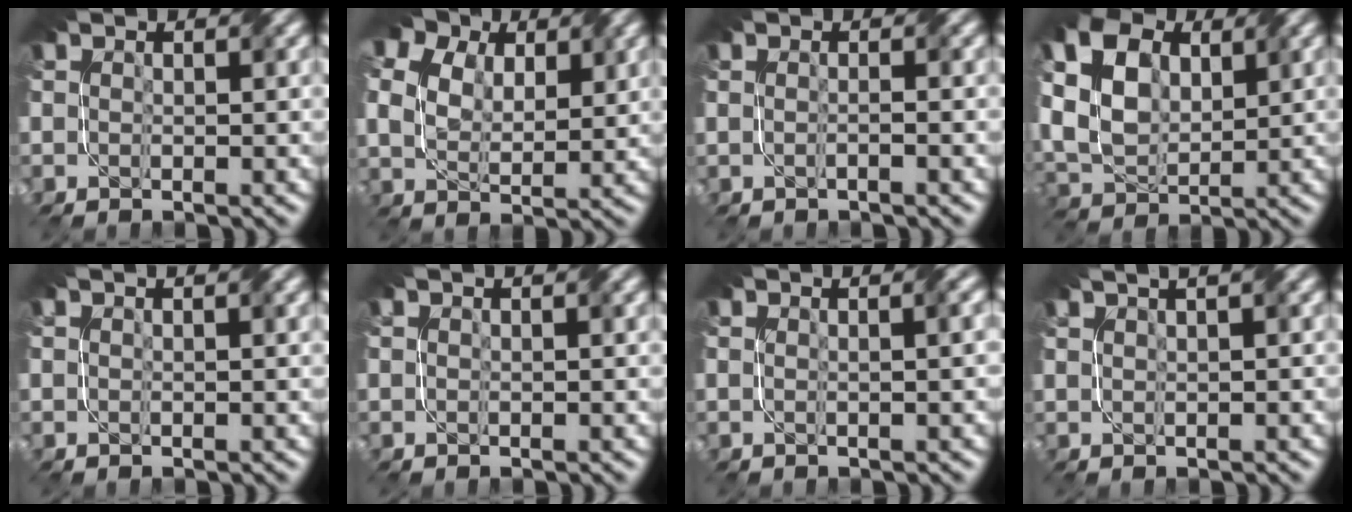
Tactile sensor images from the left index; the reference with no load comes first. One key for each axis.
{"total": 14.0, "fx": 7.2, "fy": 9.5, "fz": 7.4, "tx": -0.152, "ty": 0.042, "tz": 0.119}
{"total": 0.6, "fx": -0.3, "fy": 0.1, "fz": 0.6, "tx": -0.015, "ty": -0.007, "tz": -0.012}
{"total": 9.9, "fx": 3.1, "fy": 6.6, "fz": 6.7, "tx": -0.166, "ty": 0.014, "tz": 0.059}
{"total": 2.5, "fx": 1.5, "fy": 0.9, "fz": 1.7, "tx": -0.011, "ty": 0.003, "tz": 0.012}
{"total": 2.0, "fx": 1.3, "fy": 0.7, "fz": 1.4, "tx": -0.012, "ty": 0.000, "tz": 0.011}
{"total": 3.1, "fx": 1.0, "fy": 1.4, "fz": 2.6, "tx": -0.015, "ty": 0.014, "tz": -0.001}
{"total": 4.9, "fx": 3.1, "fy": 2.0, "fz": 3.2, "tx": -0.028, "ty": 0.034, "tz": 0.026}